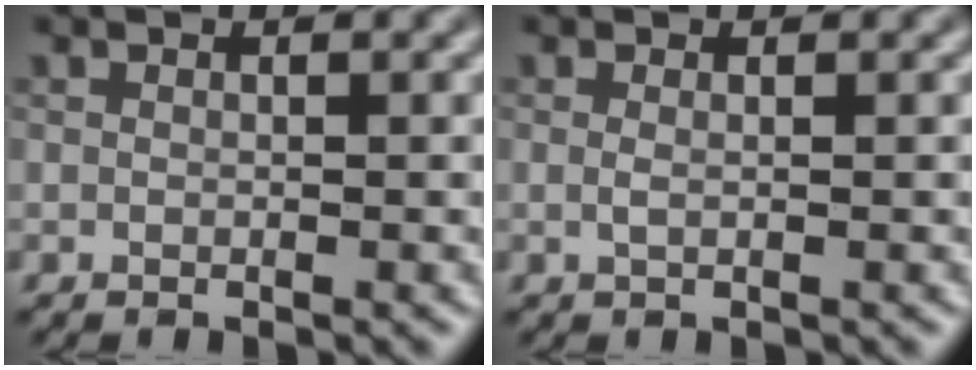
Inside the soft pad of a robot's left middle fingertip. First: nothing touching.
{"total": 0.6, "force": [0.1, 0.2, 0.6], "torque": [-0.012, 0.001, 0.001]}